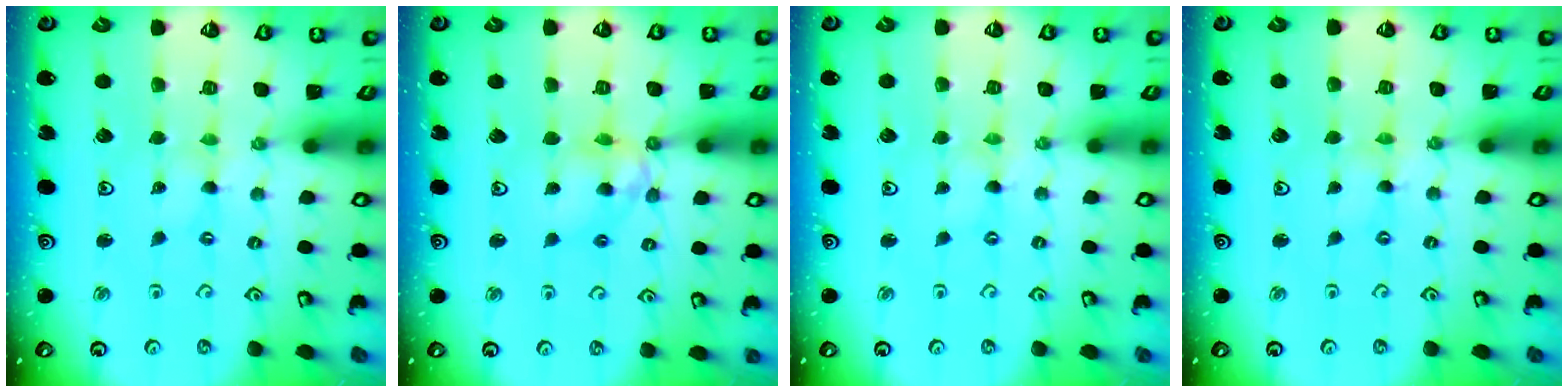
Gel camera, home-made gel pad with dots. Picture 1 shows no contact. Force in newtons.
{"total": 9.3, "press": 9.3, "slide": 0.7}
{"total": 0.0}
{"total": 0.0}